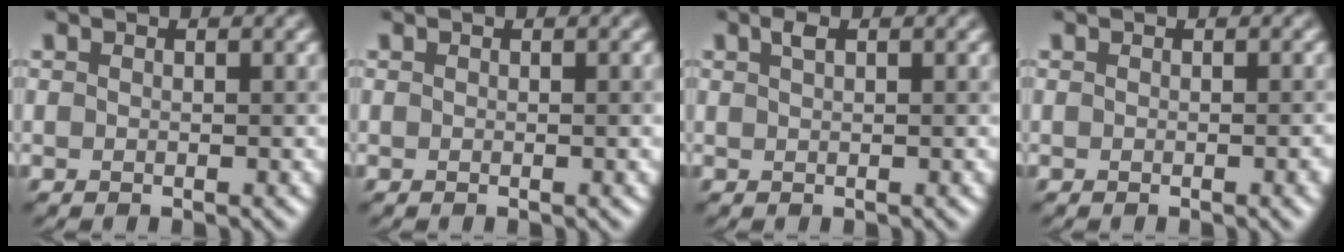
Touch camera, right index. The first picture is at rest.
{"total": 0.9, "force": [0.0, 0.2, 0.9], "torque": [-0.008, 0.003, -0.001]}
{"total": 1.0, "force": [0.6, 0.3, 0.8], "torque": [-0.016, 0.004, 0.011]}
{"total": 1.5, "force": [-0.3, 0.4, 1.5], "torque": [-0.014, -0.001, -0.004]}